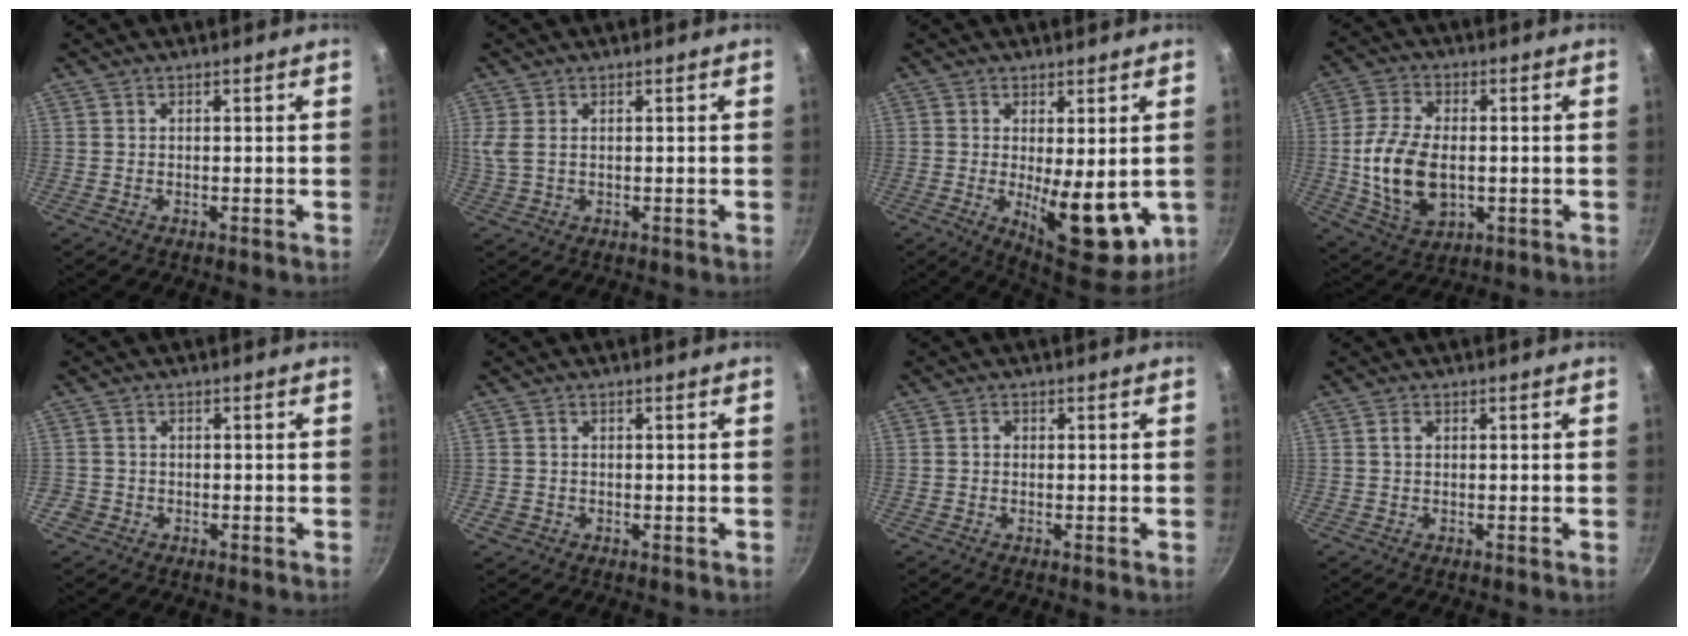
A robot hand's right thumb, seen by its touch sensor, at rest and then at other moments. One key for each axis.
{"total": 3.2, "fx": 0.8, "fy": 1.9, "fz": 2.5, "tx": -0.054, "ty": 0.001, "tz": 0.021}
{"total": 13.9, "fx": -1.6, "fy": 5.8, "fz": 12.5, "tx": -0.149, "ty": -0.019, "tz": -0.006}
{"total": 13.6, "fx": -0.9, "fy": 8.4, "fz": 10.7, "tx": -0.200, "ty": 0.005, "tz": -0.009}
{"total": 2.0, "fx": -0.9, "fy": 1.8, "fz": 0.4, "tx": -0.002, "ty": 0.010, "tz": -0.013}
{"total": 1.8, "fx": -0.5, "fy": 1.5, "fz": 0.7, "tx": -0.012, "ty": 0.002, "tz": -0.008}
{"total": 0.8, "fx": -0.1, "fy": 0.7, "fz": 0.4, "tx": -0.006, "ty": 0.005, "tz": -0.003}
{"total": 1.1, "fx": 0.2, "fy": 0.8, "fz": 0.7, "tx": -0.011, "ty": 0.005, "tz": 0.004}